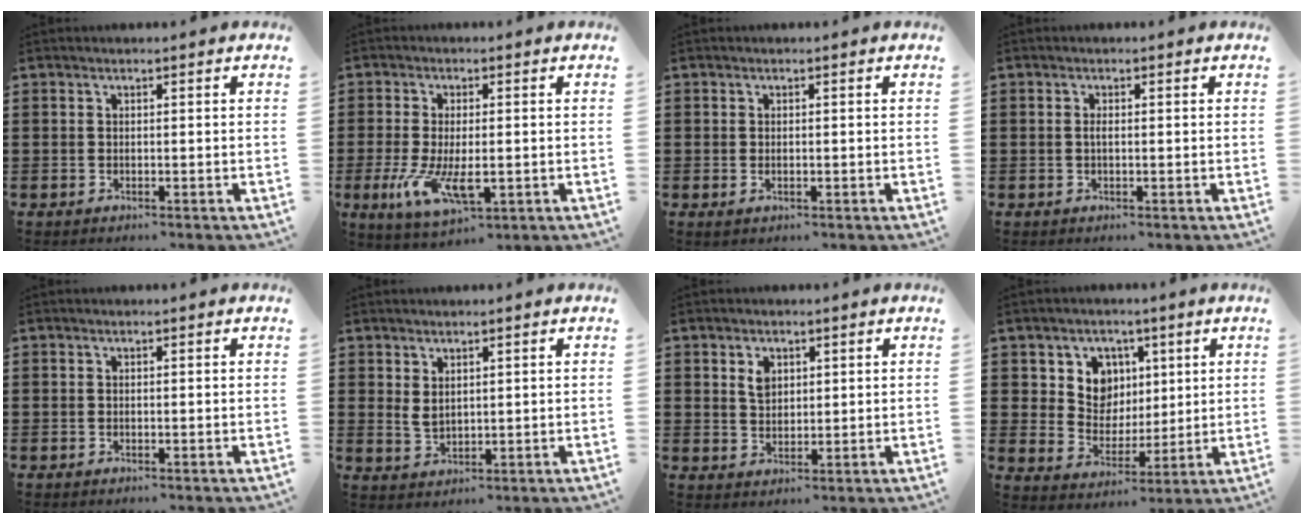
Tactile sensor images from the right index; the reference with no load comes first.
{"total": 7.9, "force": [-1.5, 3.3, 7.0], "torque": [-0.153, -0.013, -0.025]}
{"total": 0.7, "force": [0.0, 0.3, 0.7], "torque": [-0.015, 0.000, -0.001]}
{"total": 0.9, "force": [-0.1, 0.3, 0.9], "torque": [-0.018, -0.001, -0.002]}
{"total": 0.0}
{"total": 2.2, "force": [1.4, 1.2, 1.3], "torque": [-0.027, 0.003, 0.027]}
{"total": 2.9, "force": [1.3, 2.0, 1.7], "torque": [-0.040, 0.007, 0.025]}
{"total": 7.1, "force": [2.9, 6.2, 1.6], "torque": [-0.054, -0.001, 0.052]}